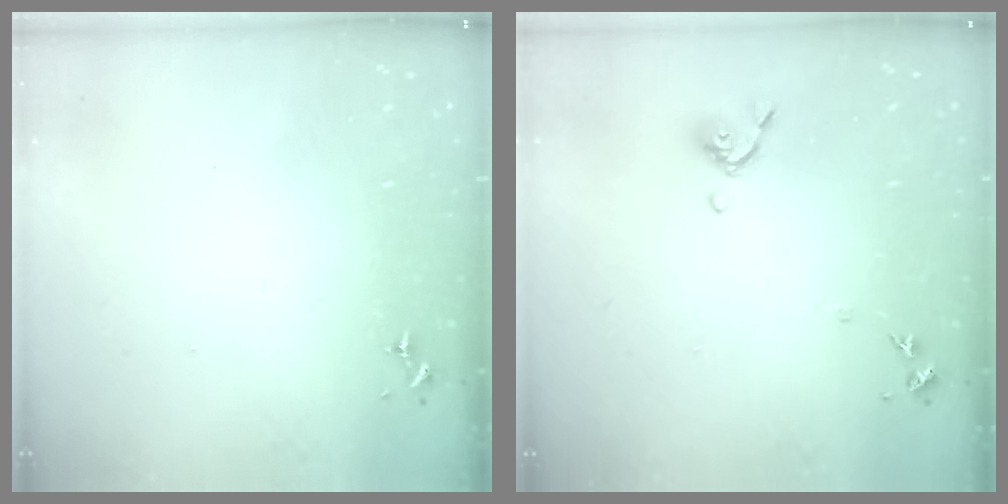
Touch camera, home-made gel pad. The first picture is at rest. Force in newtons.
{"total": 7.9, "press": 7.8, "slide": 1.5}